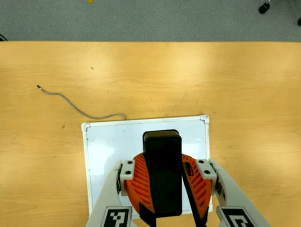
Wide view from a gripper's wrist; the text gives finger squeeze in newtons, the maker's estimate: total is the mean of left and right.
{"total": 10.6, "left": 10.7, "right": 10.4}